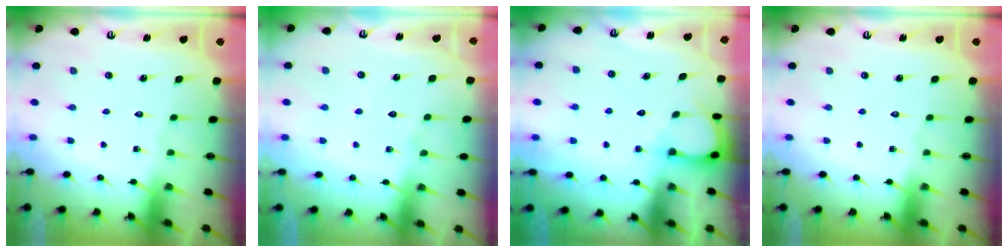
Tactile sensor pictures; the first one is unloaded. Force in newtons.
{"total": 3.3, "press": 3.3, "slide": 0.4}
{"total": 3.6, "press": 3.6, "slide": 0.5}
{"total": 0.0}